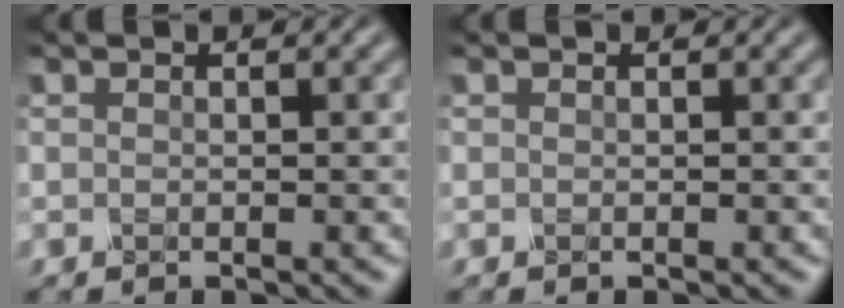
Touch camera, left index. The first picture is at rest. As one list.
[{"total": 0.0}]